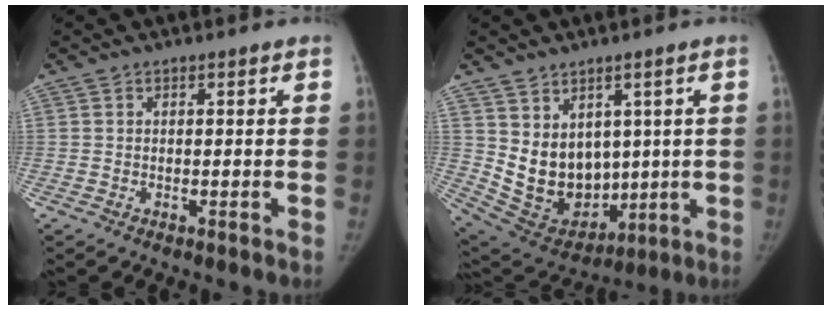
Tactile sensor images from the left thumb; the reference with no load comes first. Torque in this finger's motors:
{"motor_torque": [1.52, 1.54, 0.81, -0.86, 0.32]}